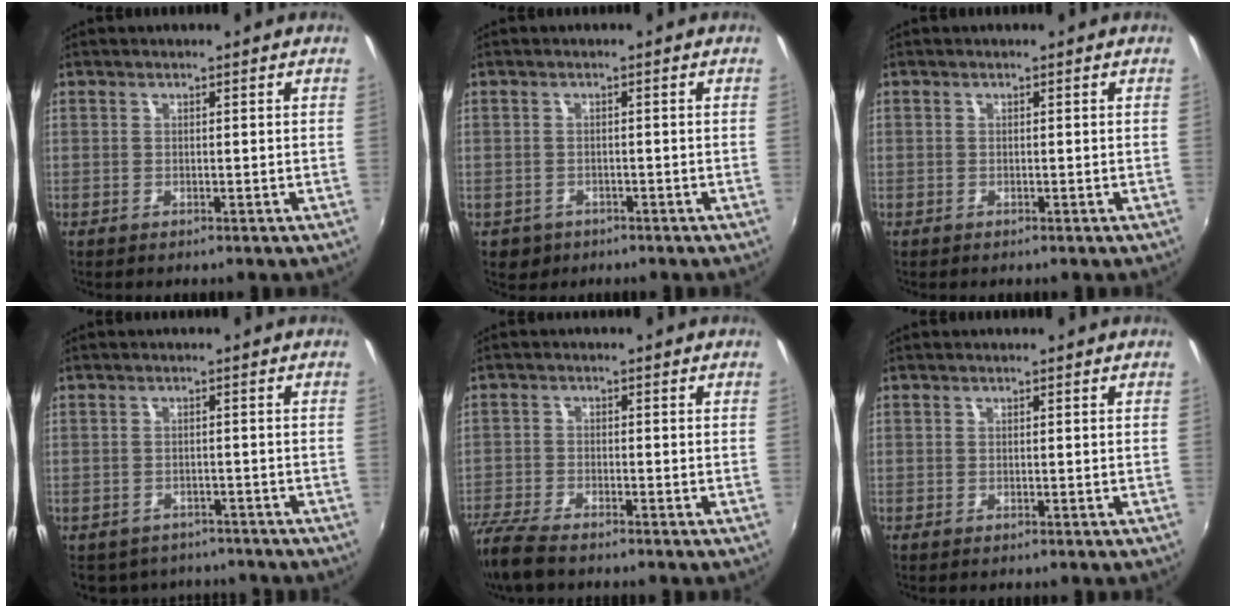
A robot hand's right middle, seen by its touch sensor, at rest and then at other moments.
{"total": 3.1, "force": [-1.5, 2.6, 1.0], "torque": [-0.028, -0.003, -0.017]}
{"total": 0.6, "force": [-0.4, 0.4, 0.0], "torque": [0.000, -0.001, -0.008]}
{"total": 7.9, "force": [-6.7, 3.6, 1.9], "torque": [-0.047, -0.007, -0.088]}
{"total": 8.5, "force": [-7.2, 1.7, 4.2], "torque": [-0.117, -0.030, -0.137]}
{"total": 0.0}